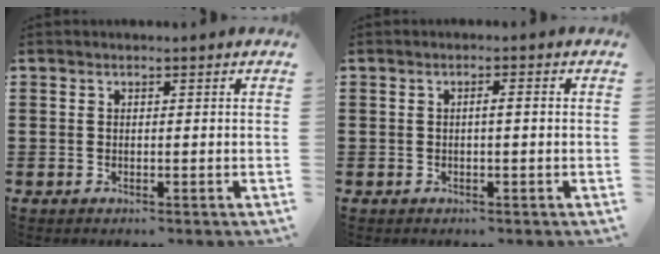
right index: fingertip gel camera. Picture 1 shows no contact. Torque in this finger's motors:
{"motor_torque": [0.43, 0.36, 0.02, 0.03]}